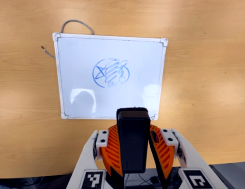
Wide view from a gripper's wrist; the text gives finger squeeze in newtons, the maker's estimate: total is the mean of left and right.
{"total": 7.8, "left": 6.9, "right": 8.8}